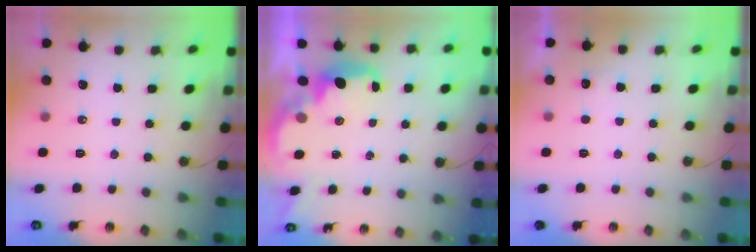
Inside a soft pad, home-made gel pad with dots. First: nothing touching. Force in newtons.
{"total": 2.9, "press": 2.9, "slide": 0.5}
{"total": 3.5, "press": 3.3, "slide": 1.2}